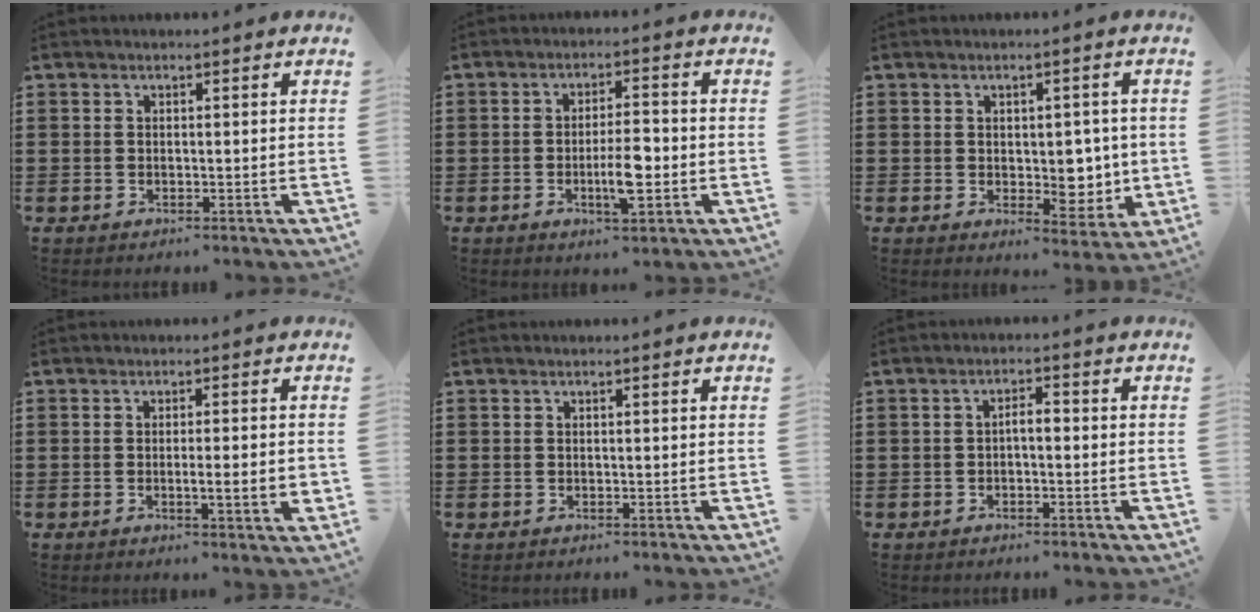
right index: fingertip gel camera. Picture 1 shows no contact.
{"total": 6.3, "force": [-1.5, 1.7, 5.9], "torque": [-0.113, -0.002, -0.029]}
{"total": 5.4, "force": [0.2, 3.8, 3.8], "torque": [-0.046, -0.005, 0.000]}
{"total": 4.2, "force": [-0.7, 0.2, 4.2], "torque": [-0.062, -0.012, -0.013]}
{"total": 0.0}
{"total": 2.0, "force": [-0.5, 0.7, 1.8], "torque": [-0.035, 0.004, -0.011]}